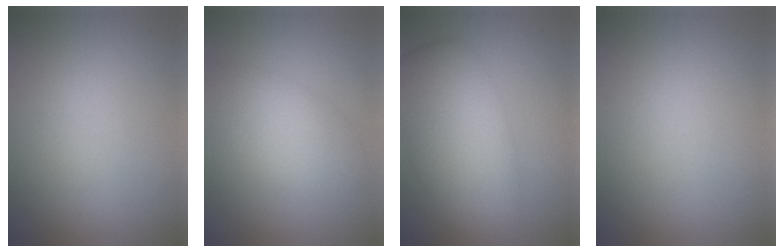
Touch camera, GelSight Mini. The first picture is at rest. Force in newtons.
{"total": 4.6, "press": 4.6, "slide": 0.1}
{"total": 7.7, "press": 7.7, "slide": 0.7}
{"total": 0.0}